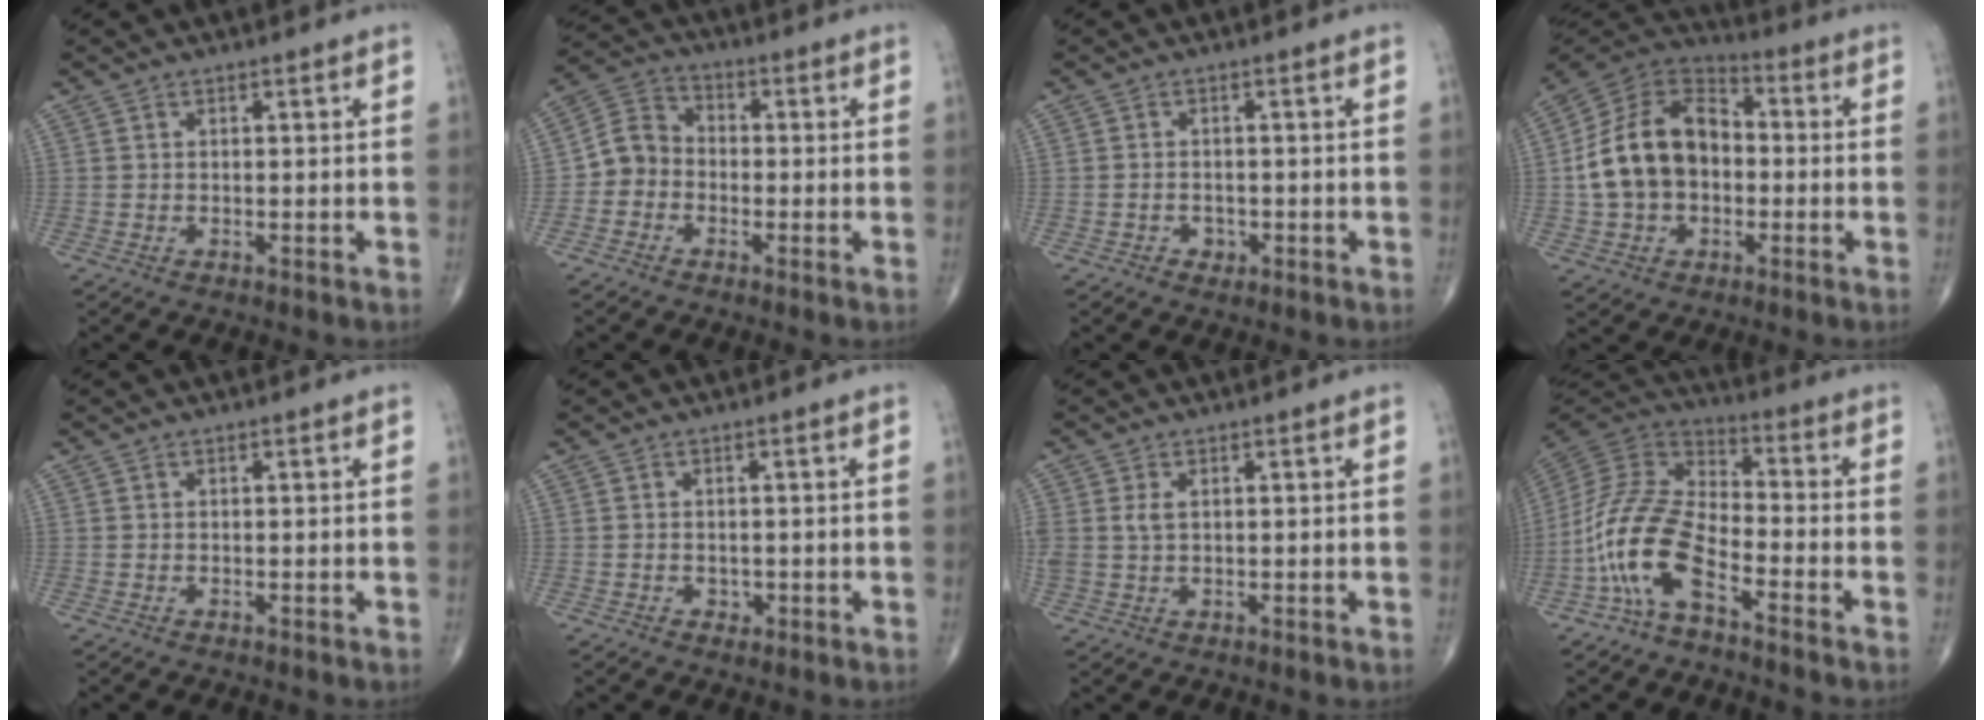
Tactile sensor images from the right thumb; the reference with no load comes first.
{"total": 6.5, "force": [-1.9, 5.7, 2.6], "torque": [-0.024, 0.030, -0.052]}
{"total": 1.8, "force": [-0.9, 1.4, 0.7], "torque": [0.000, 0.006, -0.012]}
{"total": 17.1, "force": [-1.0, 12.3, 11.8], "torque": [-0.189, 0.034, -0.026]}
{"total": 0.0}
{"total": 1.2, "force": [-0.4, 1.0, 0.5], "torque": [0.001, 0.002, -0.005]}
{"total": 2.6, "force": [0.7, 1.6, 2.0], "torque": [-0.049, 0.006, 0.019]}
{"total": 13.8, "force": [-6.7, 5.7, 10.6], "torque": [-0.222, 0.059, -0.142]}